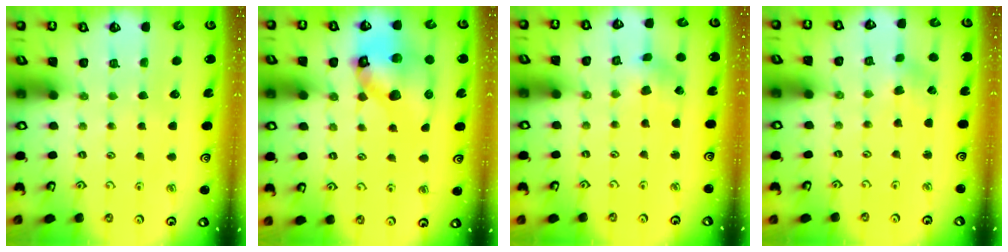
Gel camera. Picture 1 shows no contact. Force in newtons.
{"total": 15.5, "press": 15.3, "slide": 2.2}
{"total": 2.6, "press": 2.6, "slide": 0.4}
{"total": 2.6, "press": 2.6, "slide": 0.2}